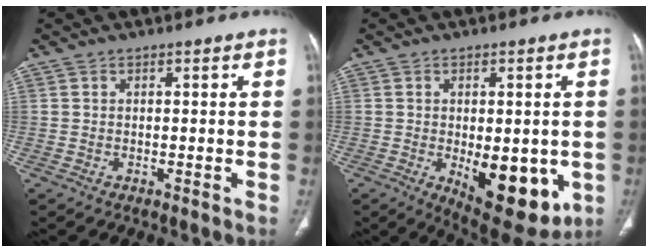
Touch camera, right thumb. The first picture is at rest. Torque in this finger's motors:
{"motor_torque": [1.68, 1.81, 1.22, -0.10, 0.11]}